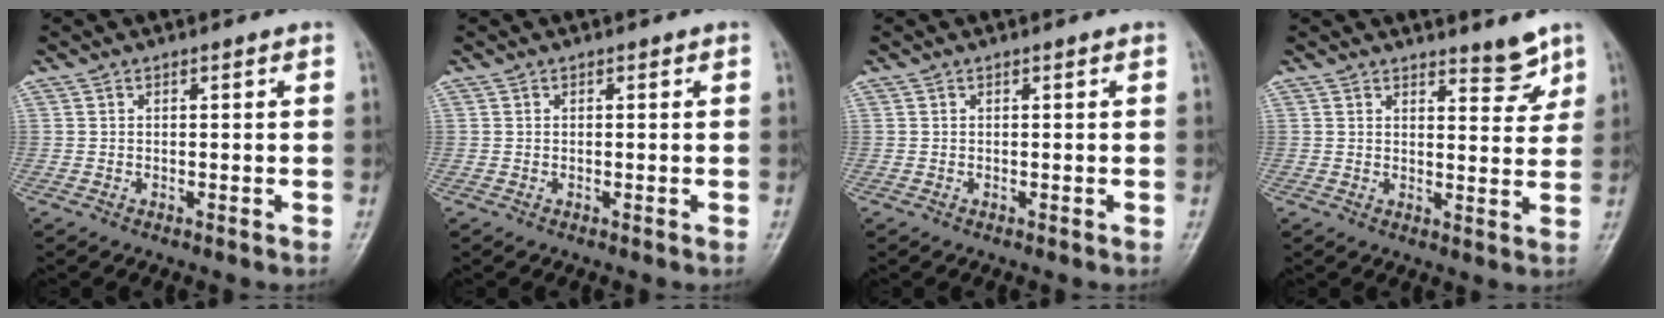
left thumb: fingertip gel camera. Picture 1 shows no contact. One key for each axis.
{"total": 0.0}
{"total": 0.0}
{"total": 4.3, "fx": 3.6, "fy": 1.2, "fz": 2.1, "tx": -0.012, "ty": -0.032, "tz": 0.050}